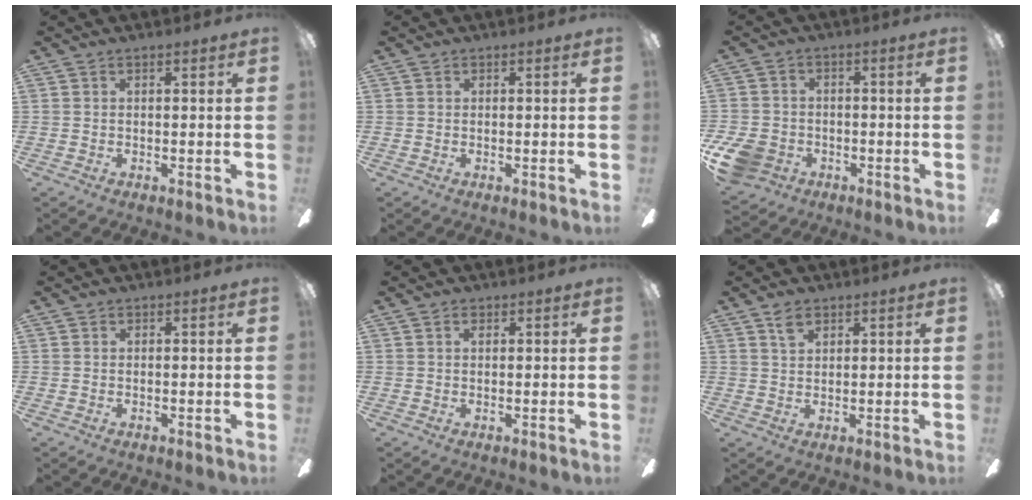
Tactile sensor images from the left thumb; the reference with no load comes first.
{"total": 0.0}
{"total": 8.8, "force": [-3.9, 6.7, 4.1], "torque": [-0.104, 0.027, -0.073]}
{"total": 0.0}
{"total": 0.9, "force": [0.4, 0.6, 0.5], "torque": [-0.010, 0.002, 0.008]}
{"total": 3.5, "force": [2.3, 1.9, 1.7], "torque": [-0.030, -0.002, 0.042]}